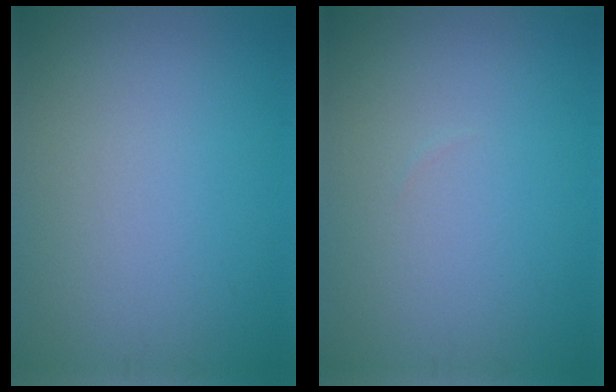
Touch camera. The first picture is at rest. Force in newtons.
{"total": 0.0}